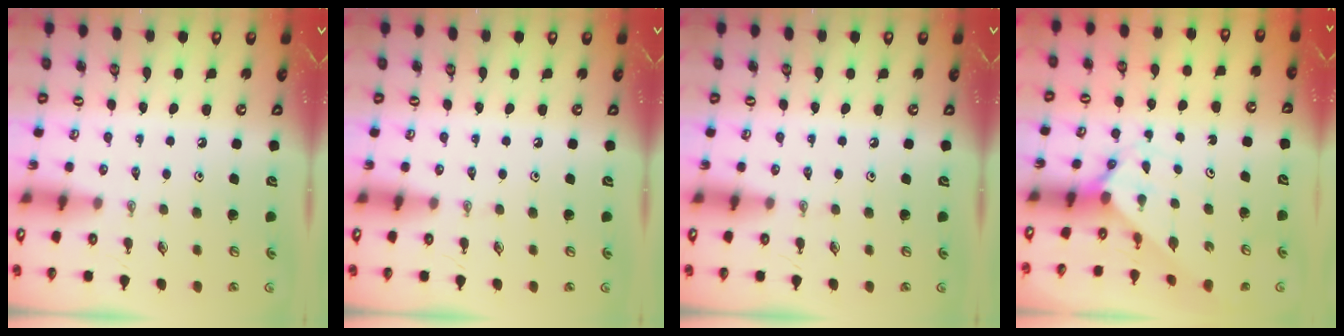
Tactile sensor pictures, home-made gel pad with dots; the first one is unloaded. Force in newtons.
{"total": 0.0}
{"total": 0.0}
{"total": 1.9, "press": 1.9, "slide": 0.2}